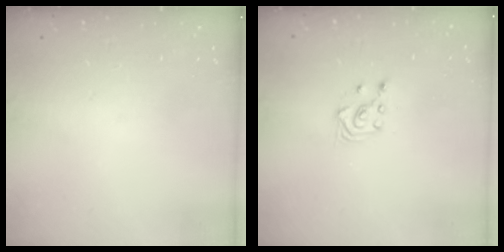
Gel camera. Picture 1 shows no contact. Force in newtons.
{"total": 3.4, "press": 3.3, "slide": 0.9}